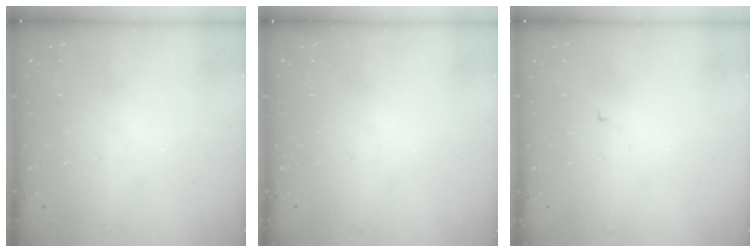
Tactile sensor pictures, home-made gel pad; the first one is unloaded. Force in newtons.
{"total": 0.0}
{"total": 1.4, "press": 1.3, "slide": 0.1}